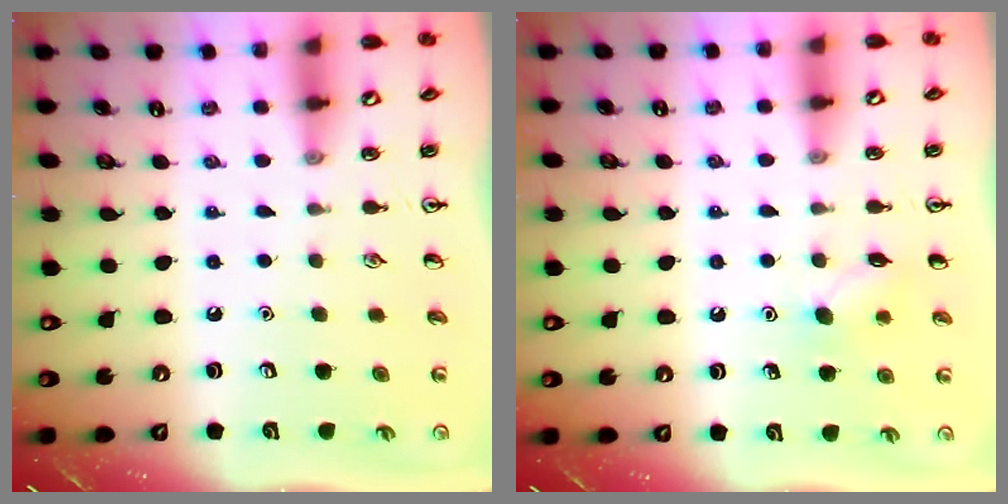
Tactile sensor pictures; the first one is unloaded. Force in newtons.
{"total": 6.2, "press": 6.0, "slide": 1.6}